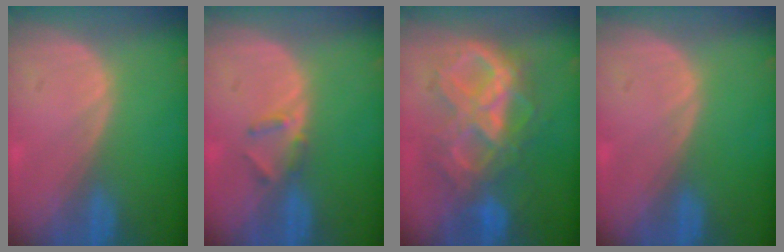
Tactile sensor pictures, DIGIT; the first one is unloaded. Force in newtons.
{"total": 2.3, "press": 2.1, "slide": 0.9}
{"total": 10.6, "press": 10.6, "slide": 1.2}
{"total": 0.0}